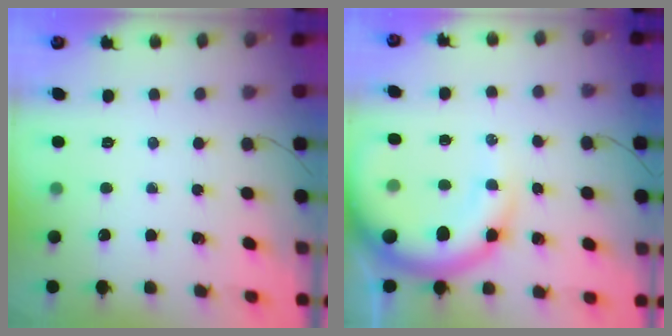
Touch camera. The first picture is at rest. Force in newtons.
{"total": 13.6, "press": 13.1, "slide": 3.5}